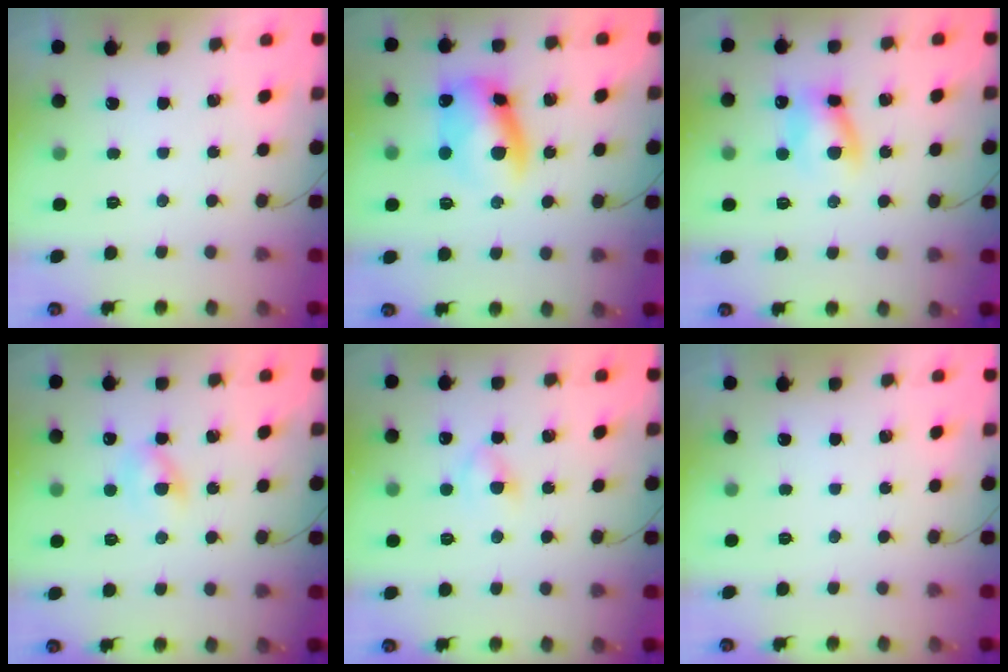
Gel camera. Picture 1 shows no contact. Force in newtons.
{"total": 10.6, "press": 10.5, "slide": 1.2}
{"total": 8.1, "press": 8.0, "slide": 1.3}
{"total": 3.2, "press": 2.9, "slide": 1.3}
{"total": 3.0, "press": 2.7, "slide": 1.2}
{"total": 0.0}